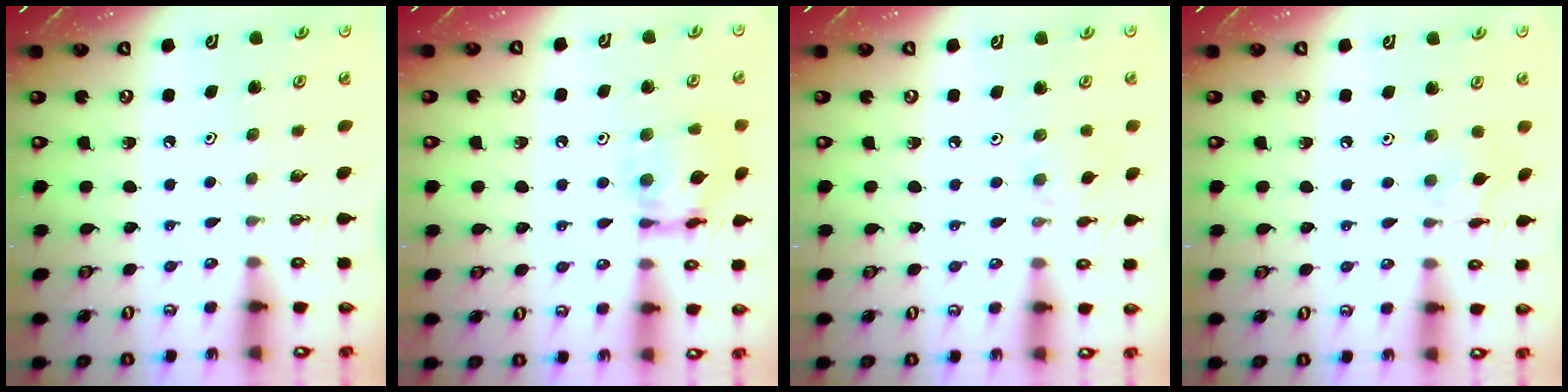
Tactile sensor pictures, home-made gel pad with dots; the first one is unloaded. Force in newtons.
{"total": 13.8, "press": 13.8, "slide": 1.2}
{"total": 1.8, "press": 1.8, "slide": 0.3}
{"total": 3.1, "press": 3.1, "slide": 0.2}